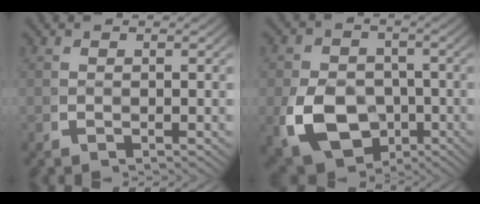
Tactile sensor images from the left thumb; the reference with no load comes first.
{"total": 10.1, "force": [-3.3, 8.0, 5.1], "torque": [-0.114, -0.053, -0.033]}